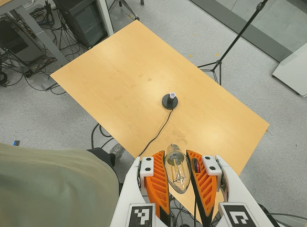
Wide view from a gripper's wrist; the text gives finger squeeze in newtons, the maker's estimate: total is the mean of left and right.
{"total": 21.2, "left": 23.4, "right": 19.0}